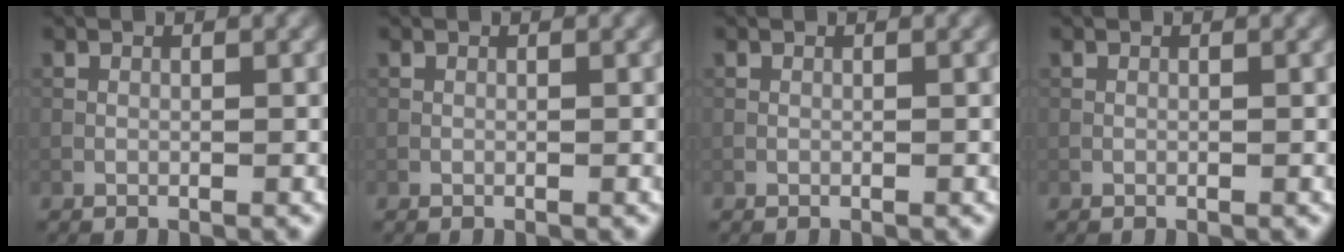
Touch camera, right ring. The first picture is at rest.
{"total": 0.0}
{"total": 0.0}
{"total": 0.0}